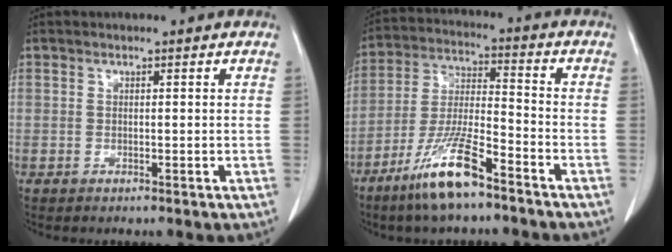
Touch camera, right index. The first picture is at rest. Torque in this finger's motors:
{"motor_torque": [1.18, -0.91, 0.41, 0.15]}